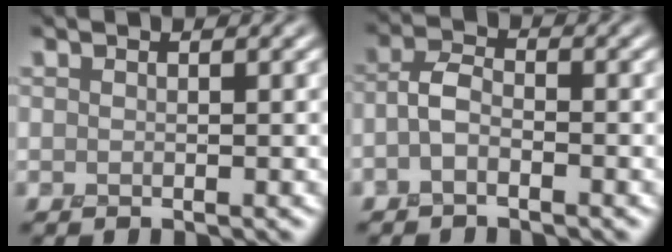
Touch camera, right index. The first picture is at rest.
{"total": 2.1, "force": [-1.3, 1.1, 1.3], "torque": [-0.026, 0.005, -0.033]}